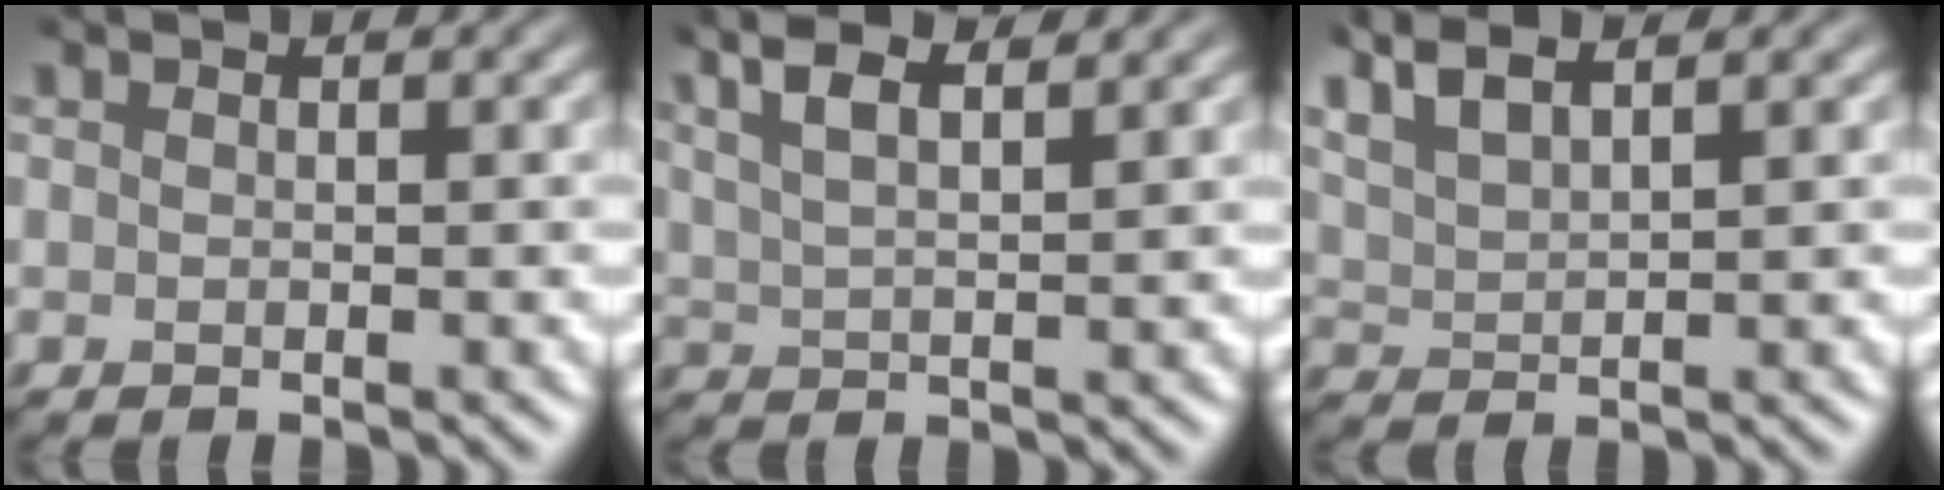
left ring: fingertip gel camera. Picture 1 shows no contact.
{"total": 6.1, "force": [4.1, 1.8, 4.1], "torque": [-0.072, 0.027, 0.052]}
{"total": 4.8, "force": [3.5, 1.4, 3.0], "torque": [-0.054, 0.025, 0.046]}